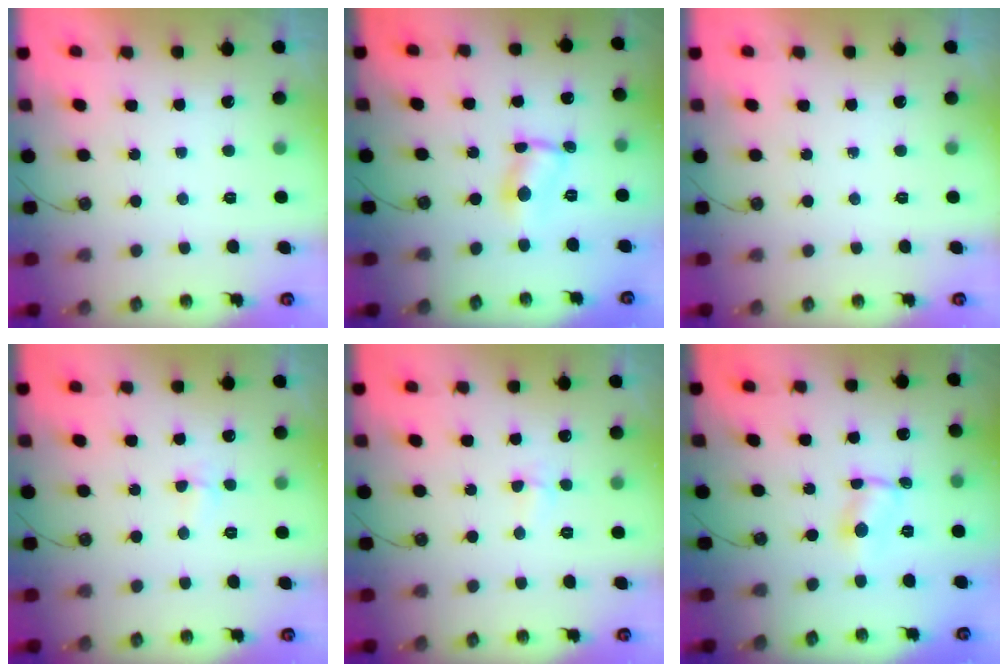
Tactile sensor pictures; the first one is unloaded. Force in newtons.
{"total": 2.4, "press": 2.4, "slide": 0.1}
{"total": 0.0}
{"total": 2.9, "press": 2.8, "slide": 0.7}
{"total": 2.9, "press": 2.8, "slide": 0.7}
{"total": 1.0, "press": 1.0, "slide": 0.1}